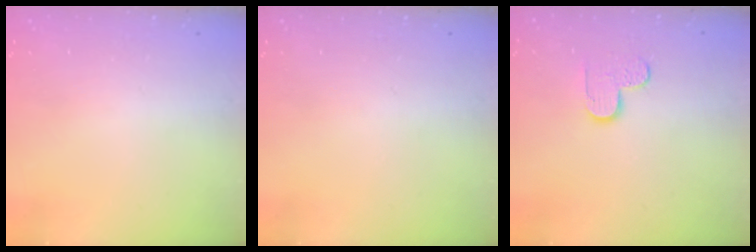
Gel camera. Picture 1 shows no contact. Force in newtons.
{"total": 0.0}
{"total": 4.9, "press": 4.9, "slide": 0.2}